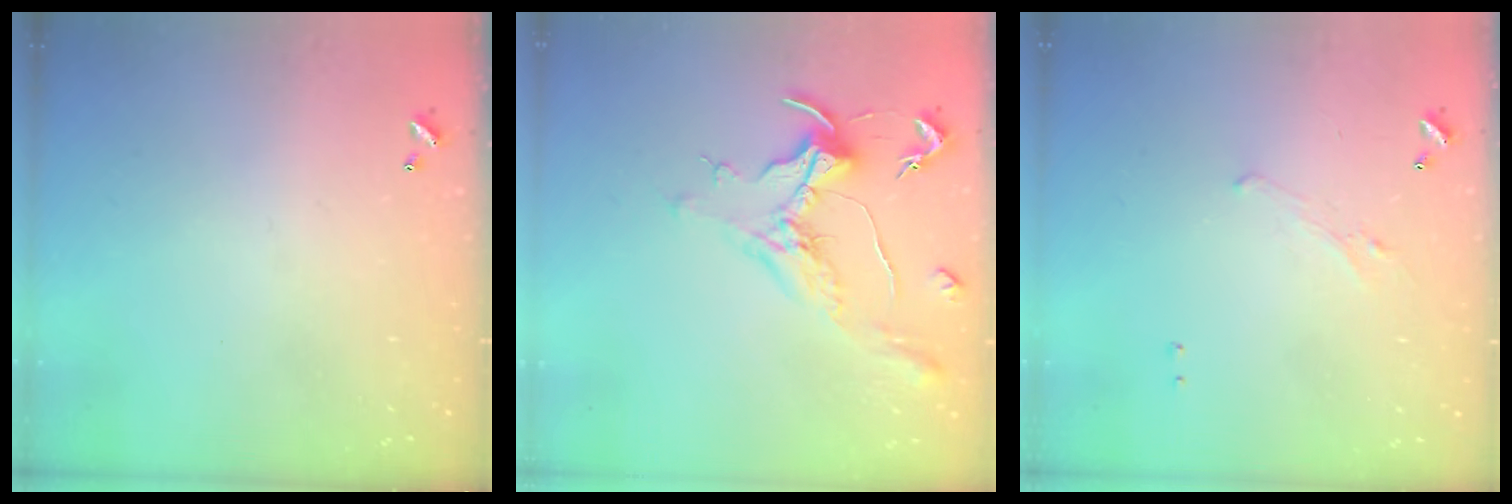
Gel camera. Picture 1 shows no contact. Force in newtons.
{"total": 1.8, "press": 1.5, "slide": 0.9}
{"total": 1.2, "press": 0.9, "slide": 0.8}